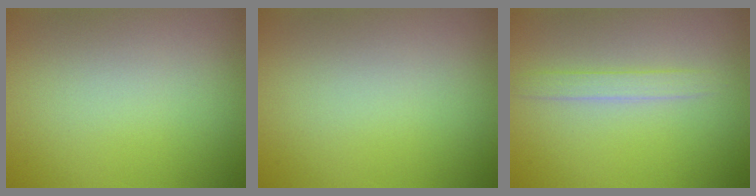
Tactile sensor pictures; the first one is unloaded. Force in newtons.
{"total": 0.0}
{"total": 1.6, "press": 1.6, "slide": 0.0}